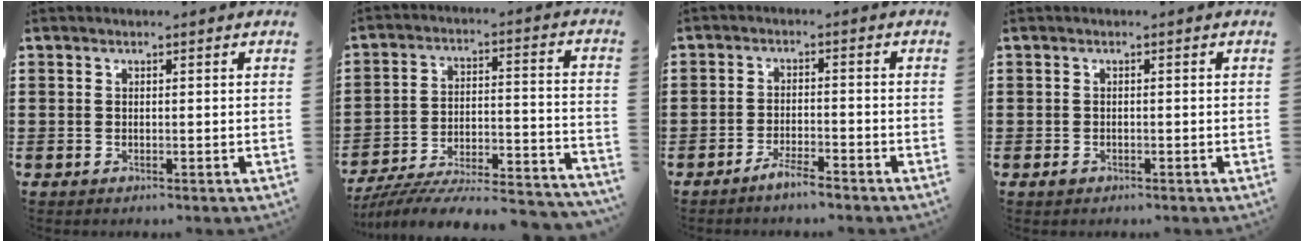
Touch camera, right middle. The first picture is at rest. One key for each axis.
{"total": 7.0, "fx": -6.5, "fy": 0.4, "fz": 2.5, "tx": -0.044, "ty": -0.006, "tz": -0.131}
{"total": 3.0, "fx": -2.8, "fy": 0.2, "fz": 1.1, "tx": -0.029, "ty": 0.001, "tz": -0.056}
{"total": 0.8, "fx": -0.5, "fy": 0.4, "fz": 0.4, "tx": -0.009, "ty": -0.001, "tz": -0.009}